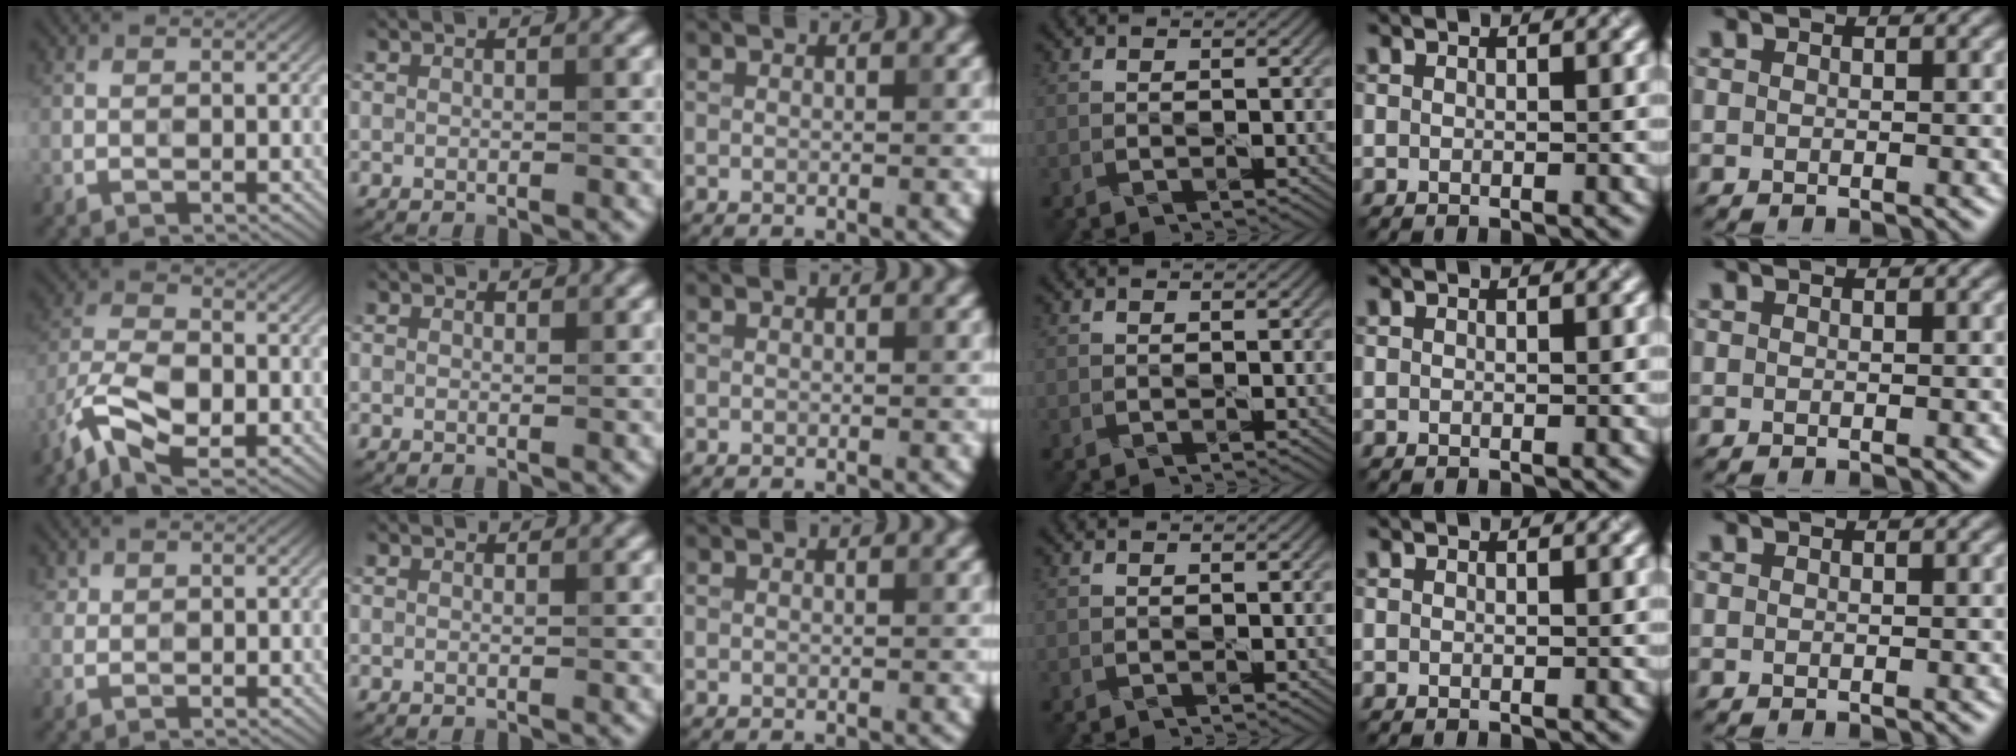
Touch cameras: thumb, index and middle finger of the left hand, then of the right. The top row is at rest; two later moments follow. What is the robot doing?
{"motion": "peel", "object": "aluminum foil"}